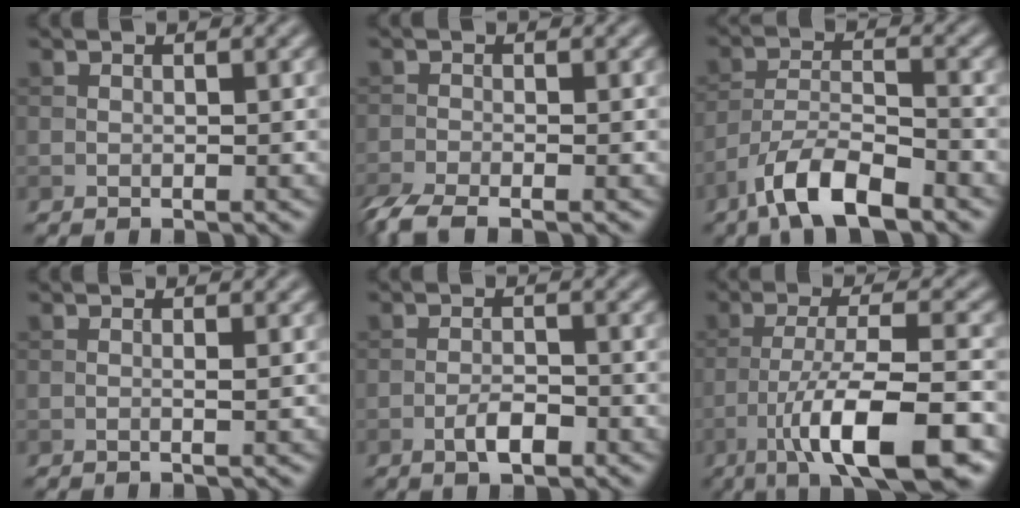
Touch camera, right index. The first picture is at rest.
{"total": 3.9, "force": [-3.0, 1.0, 2.3], "torque": [-0.049, -0.014, -0.067]}
{"total": 7.1, "force": [-5.0, 2.2, 4.5], "torque": [-0.078, 0.001, -0.096]}
{"total": 0.7, "force": [0.0, 0.1, 0.7], "torque": [-0.011, -0.001, -0.002]}
{"total": 2.5, "force": [-1.3, 0.9, 1.9], "torque": [-0.034, 0.002, -0.027]}
{"total": 10.9, "force": [-5.5, 2.6, 9.0], "torque": [-0.149, 0.002, -0.092]}